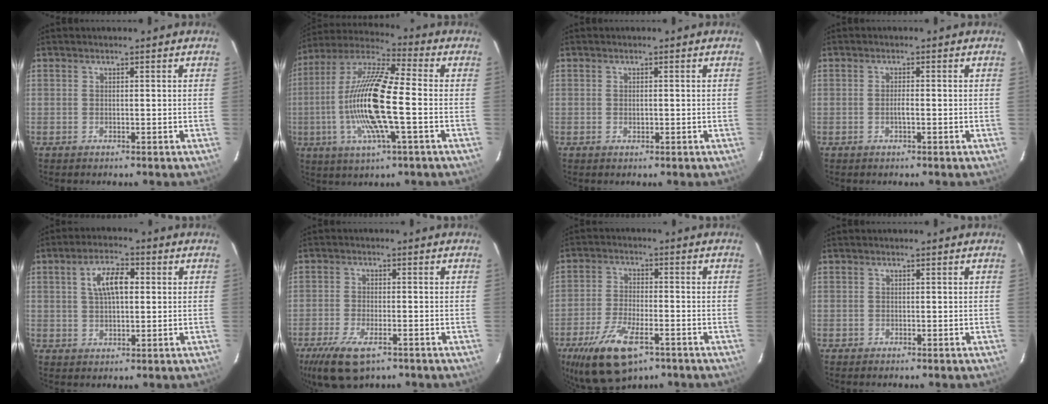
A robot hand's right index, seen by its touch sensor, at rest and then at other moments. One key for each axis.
{"total": 17.4, "fx": -2.8, "fy": 2.9, "fz": 16.9, "tx": -0.333, "ty": -0.003, "tz": -0.061}
{"total": 0.9, "fx": 0.0, "fy": 0.5, "fz": 0.7, "tx": -0.013, "ty": 0.002, "tz": 0.001}
{"total": 1.4, "fx": -0.4, "fy": 0.2, "fz": 1.3, "tx": -0.025, "ty": 0.001, "tz": -0.008}
{"total": 7.0, "fx": 1.7, "fy": 3.3, "fz": 5.9, "tx": -0.112, "ty": 0.016, "tz": 0.033}
{"total": 9.7, "fx": -5.9, "fy": 4.1, "fz": 6.5, "tx": -0.156, "ty": -0.026, "tz": -0.108}
{"total": 13.5, "fx": -7.7, "fy": 5.9, "fz": 9.4, "tx": -0.207, "ty": -0.024, "tz": -0.137}
{"total": 0.5, "fx": -0.2, "fy": 0.5, "fz": -0.1, "tx": 0.002, "ty": 0.001, "tz": -0.003}